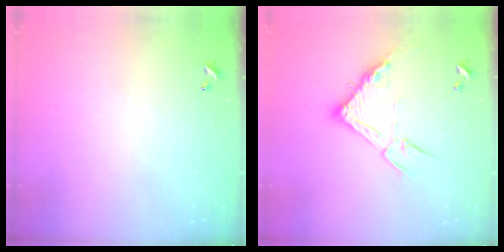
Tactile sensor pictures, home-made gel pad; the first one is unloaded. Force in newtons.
{"total": 13.8, "press": 13.8, "slide": 0.8}